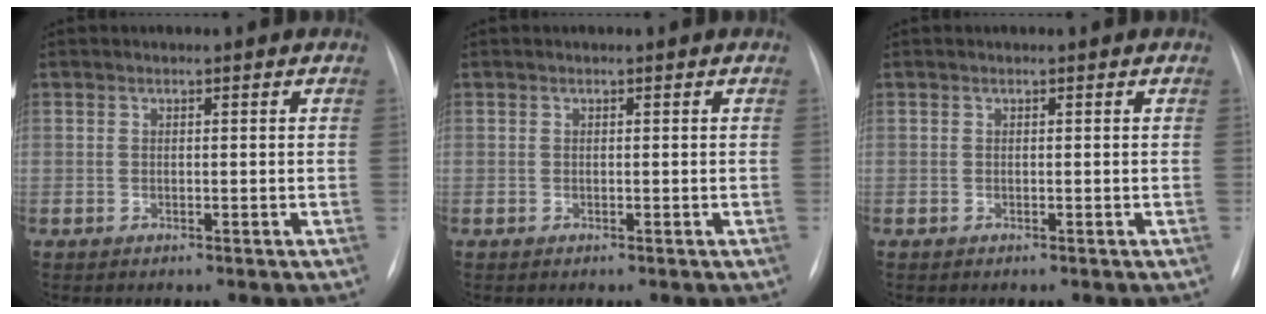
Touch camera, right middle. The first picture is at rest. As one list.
[{"total": 0.0}, {"total": 0.0}]